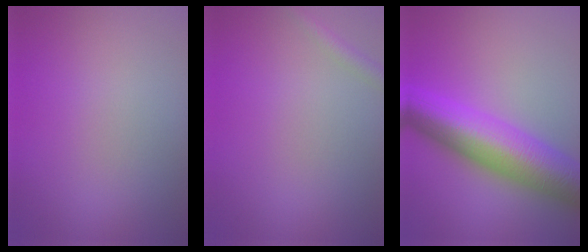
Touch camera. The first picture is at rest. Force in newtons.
{"total": 1.4, "press": 1.4, "slide": 0.1}
{"total": 10.5, "press": 10.5, "slide": 0.1}